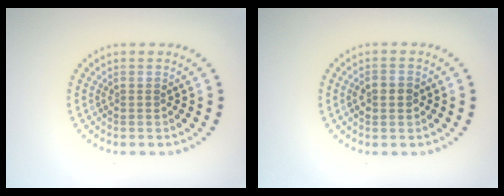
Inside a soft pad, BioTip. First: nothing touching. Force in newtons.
{"total": 2.3, "press": 2.3, "slide": 0.2}